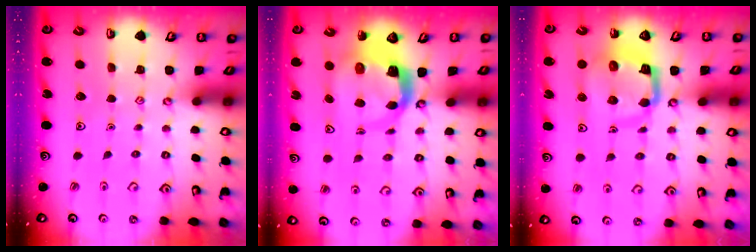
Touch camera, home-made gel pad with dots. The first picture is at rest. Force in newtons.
{"total": 5.4, "press": 5.3, "slide": 0.8}
{"total": 9.0, "press": 9.0, "slide": 1.1}